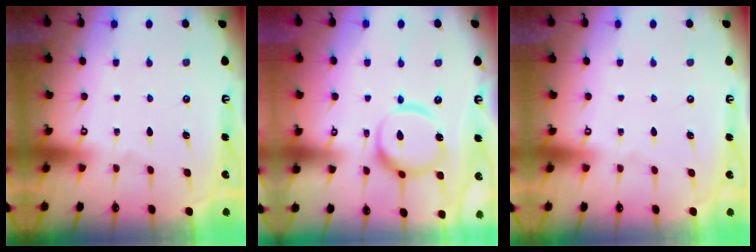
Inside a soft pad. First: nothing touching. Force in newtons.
{"total": 16.9, "press": 16.8, "slide": 1.8}
{"total": 0.0}